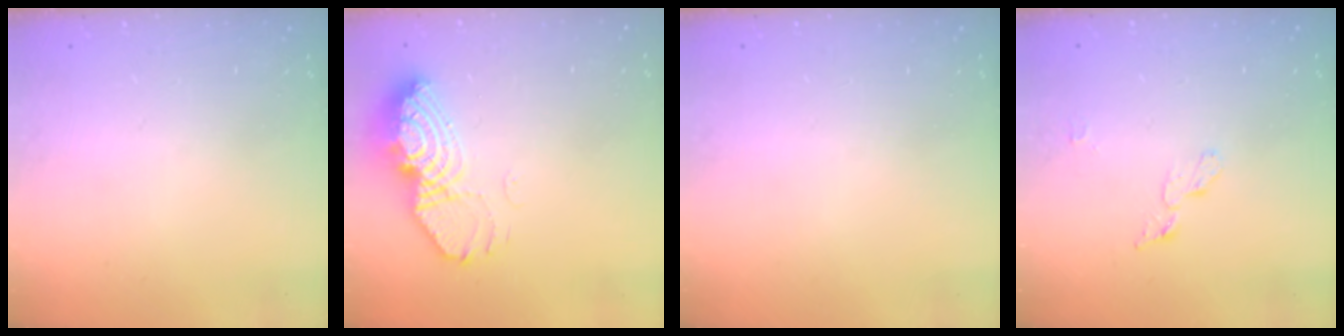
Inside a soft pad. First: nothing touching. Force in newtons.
{"total": 12.3, "press": 12.3, "slide": 1.2}
{"total": 0.0}
{"total": 4.6, "press": 4.6, "slide": 0.4}